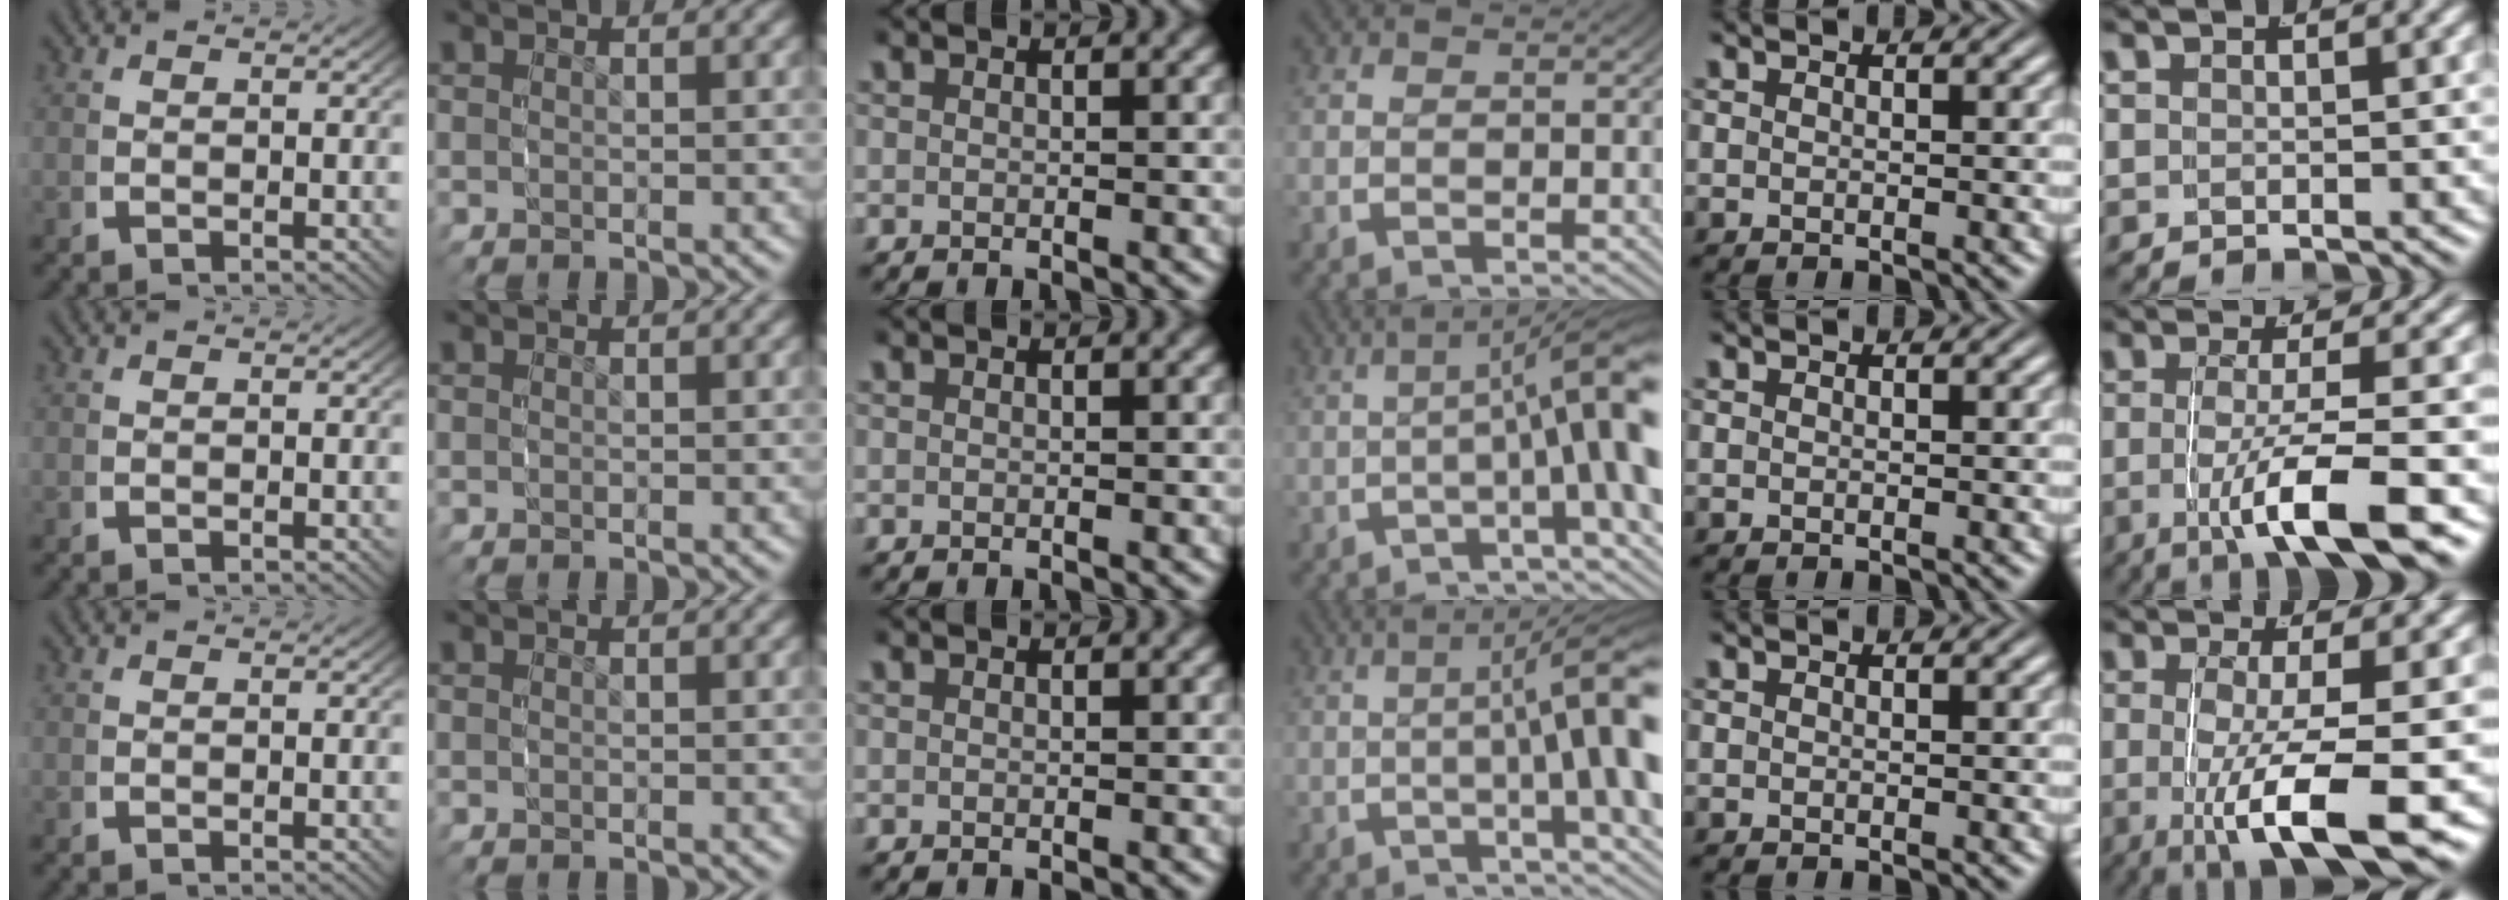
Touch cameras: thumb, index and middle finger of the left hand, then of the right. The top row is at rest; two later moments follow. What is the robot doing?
{"motion": "grasp_and_lifting", "object": "dispenser bottle"}